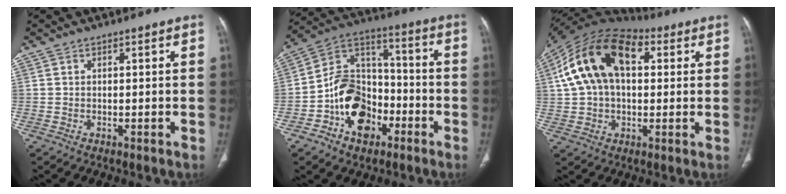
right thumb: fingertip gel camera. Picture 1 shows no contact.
{"total": 15.2, "force": [-6.2, 10.7, 8.9], "torque": [-0.115, 0.059, -0.112]}
{"total": 19.5, "force": [5.0, 11.8, 14.7], "torque": [-0.254, 0.031, 0.076]}